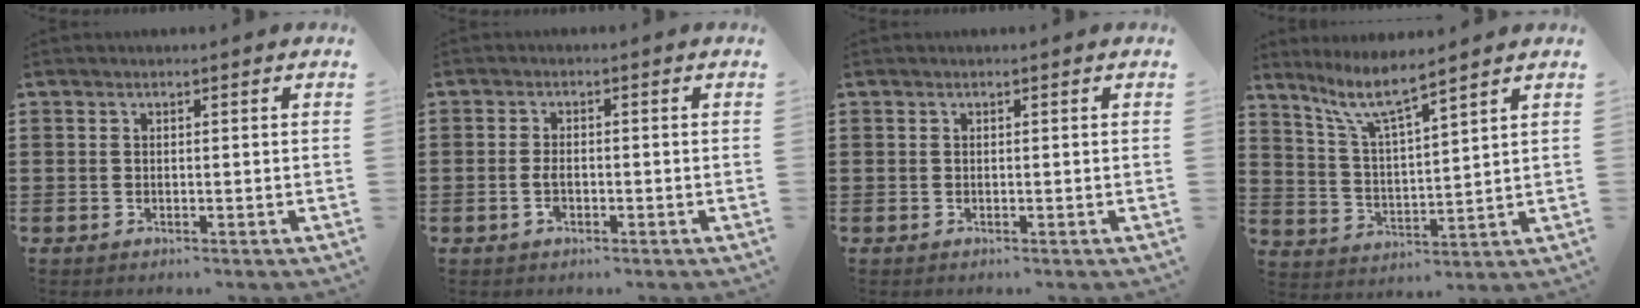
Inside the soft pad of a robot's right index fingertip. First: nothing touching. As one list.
[{"total": 2.3, "force": [-0.7, 1.1, 1.9], "torque": [-0.045, -0.003, -0.015]}, {"total": 0.0}, {"total": 6.5, "force": [5.5, 0.0, 3.6], "torque": [-0.088, -0.025, 0.095]}]